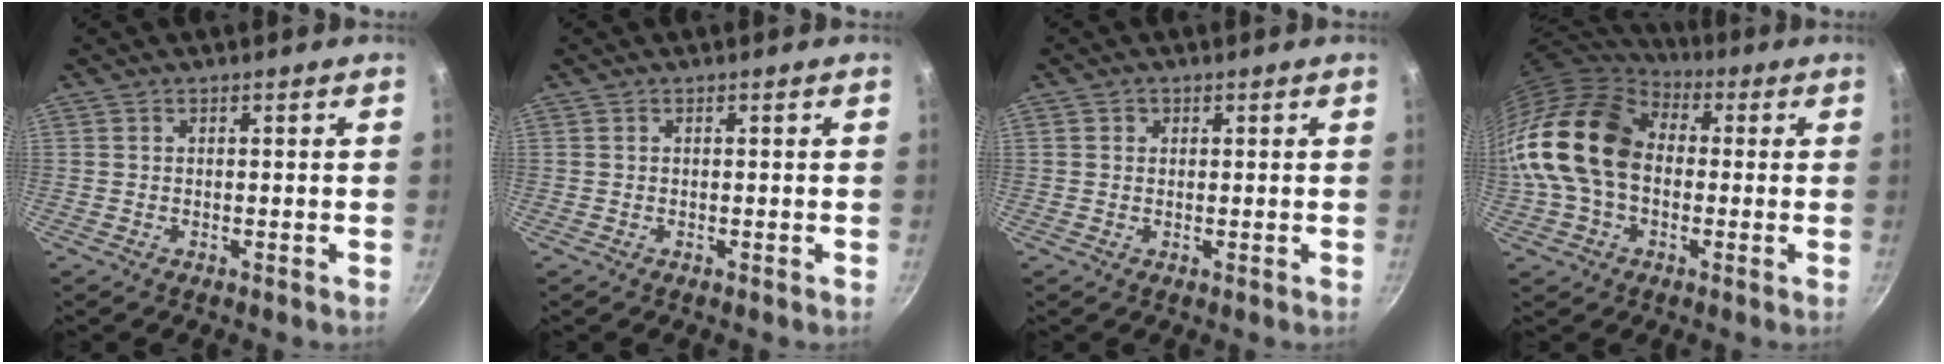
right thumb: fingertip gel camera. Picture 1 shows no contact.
{"total": 0.0}
{"total": 1.3, "force": [0.4, 1.2, 0.4], "torque": [-0.002, 0.001, 0.003]}
{"total": 19.5, "force": [0.0, 13.8, 13.7], "torque": [-0.250, 0.038, -0.012]}